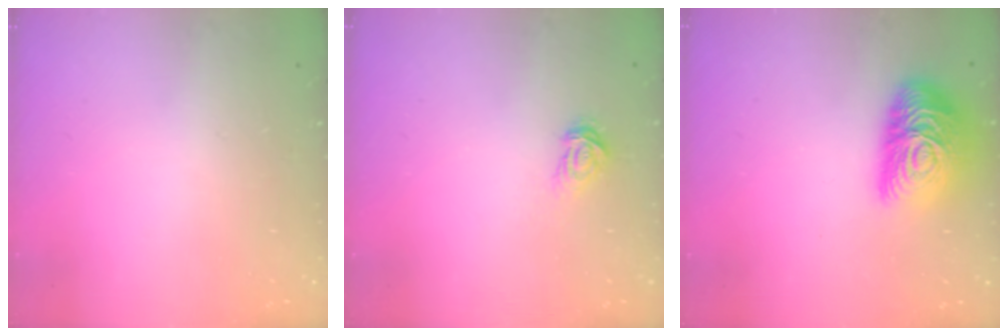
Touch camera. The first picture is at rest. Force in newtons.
{"total": 3.4, "press": 3.4, "slide": 0.3}
{"total": 17.5, "press": 17.4, "slide": 1.5}